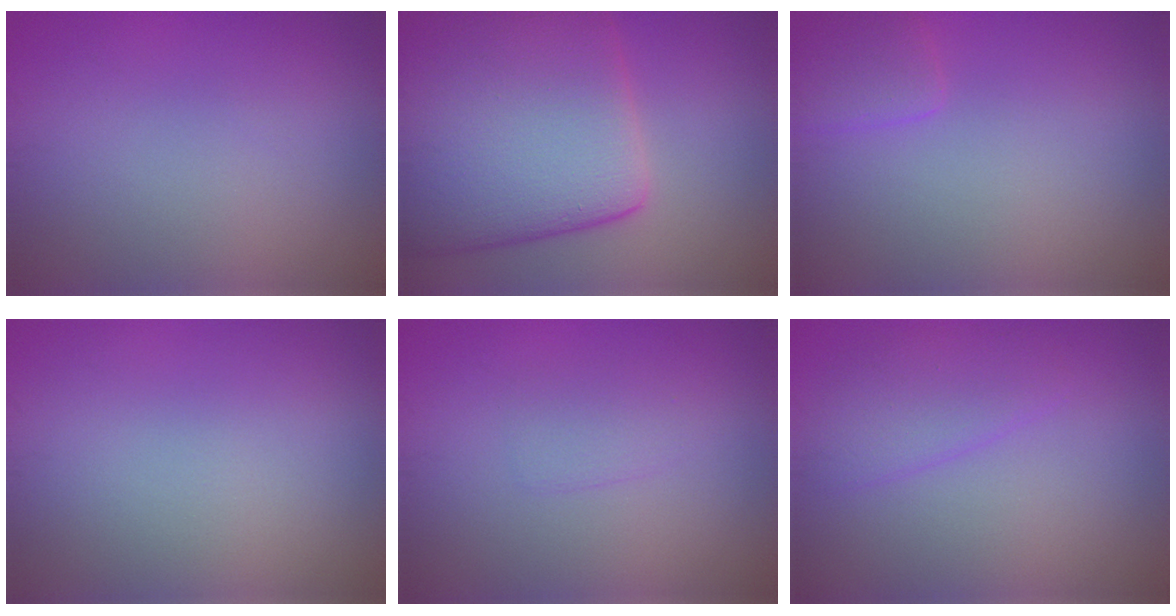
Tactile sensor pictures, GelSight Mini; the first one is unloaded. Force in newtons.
{"total": 15.9, "press": 15.9, "slide": 0.8}
{"total": 1.8, "press": 1.8, "slide": 0.2}
{"total": 0.0}
{"total": 1.4, "press": 1.4, "slide": 0.1}
{"total": 2.7, "press": 2.7, "slide": 0.1}